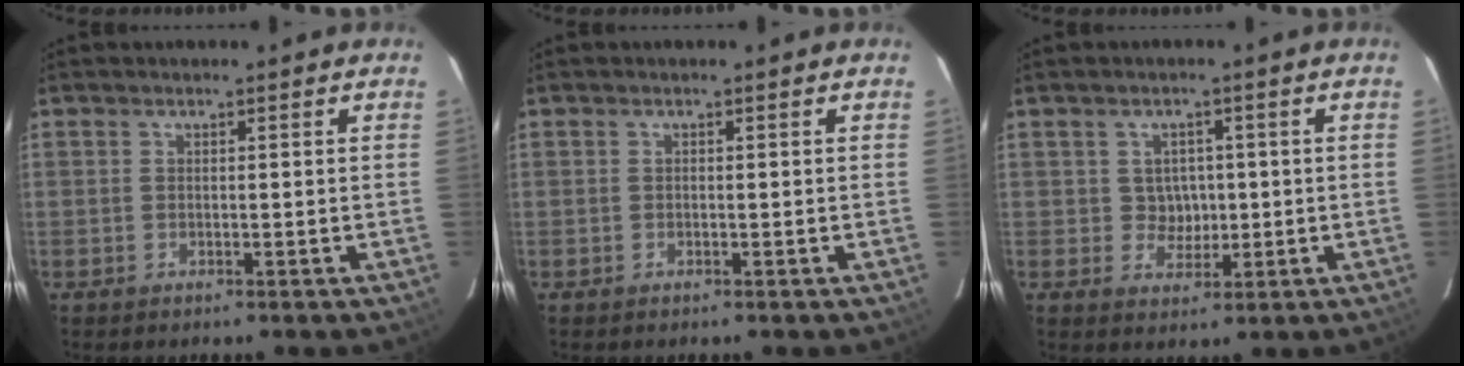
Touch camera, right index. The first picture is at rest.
{"total": 0.0}
{"total": 3.7, "force": [0.2, 3.6, 1.1], "torque": [-0.020, 0.010, 0.006]}